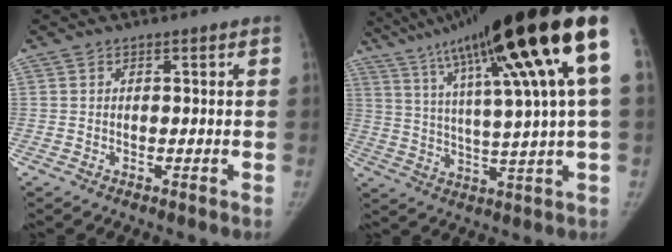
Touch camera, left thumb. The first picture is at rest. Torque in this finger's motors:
{"motor_torque": [1.90, 3.12, 2.77, 0.00, 0.79]}